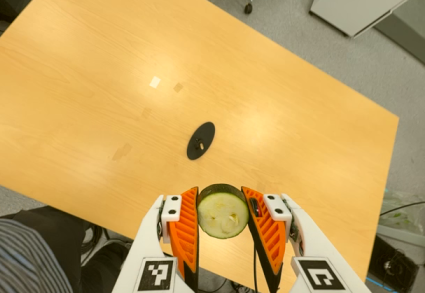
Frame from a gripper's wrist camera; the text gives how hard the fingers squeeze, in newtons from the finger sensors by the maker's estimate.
{"total": 9.8, "left": 9.0, "right": 10.6}